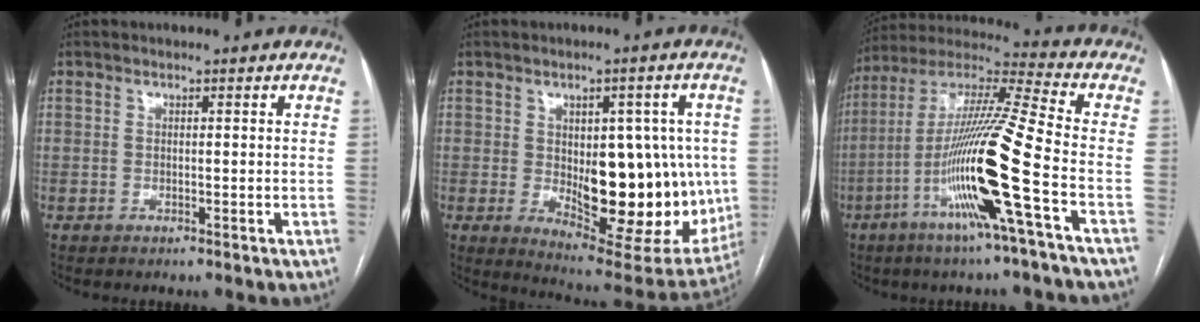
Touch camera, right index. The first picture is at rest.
{"total": 20.3, "force": [-1.3, 8.7, 18.3], "torque": [-0.229, 0.000, 0.010]}
{"total": 18.6, "force": [-6.4, -1.4, 17.4], "torque": [-0.345, -0.014, -0.130]}